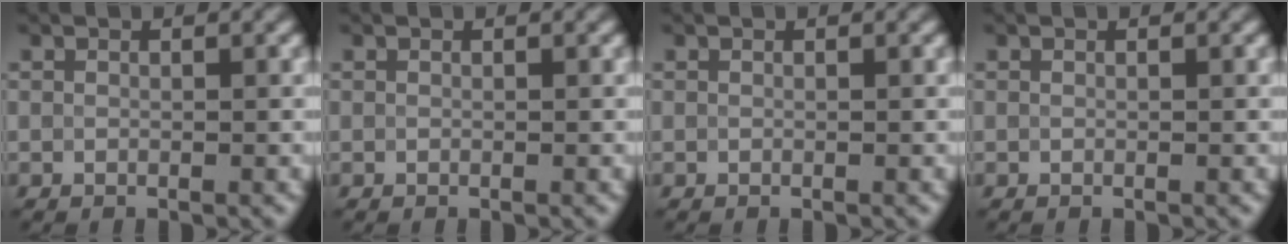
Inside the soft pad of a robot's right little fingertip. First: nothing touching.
{"total": 0.0}
{"total": 0.0}
{"total": 0.0}